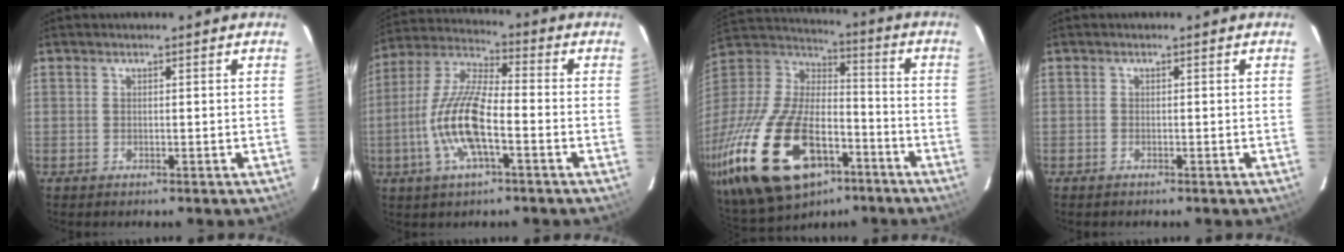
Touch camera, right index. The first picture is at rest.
{"total": 13.7, "force": [-4.2, 3.9, 12.4], "torque": [-0.260, -0.002, -0.087]}
{"total": 34.4, "force": [-17.4, 18.1, 23.6], "torque": [-0.506, -0.026, -0.283]}
{"total": 0.6, "force": [-0.5, 0.3, 0.0], "torque": [-0.003, 0.000, -0.012]}